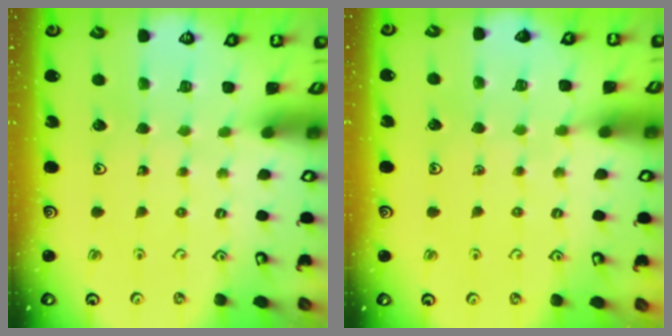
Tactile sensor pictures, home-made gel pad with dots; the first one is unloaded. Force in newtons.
{"total": 6.0, "press": 6.0, "slide": 0.7}